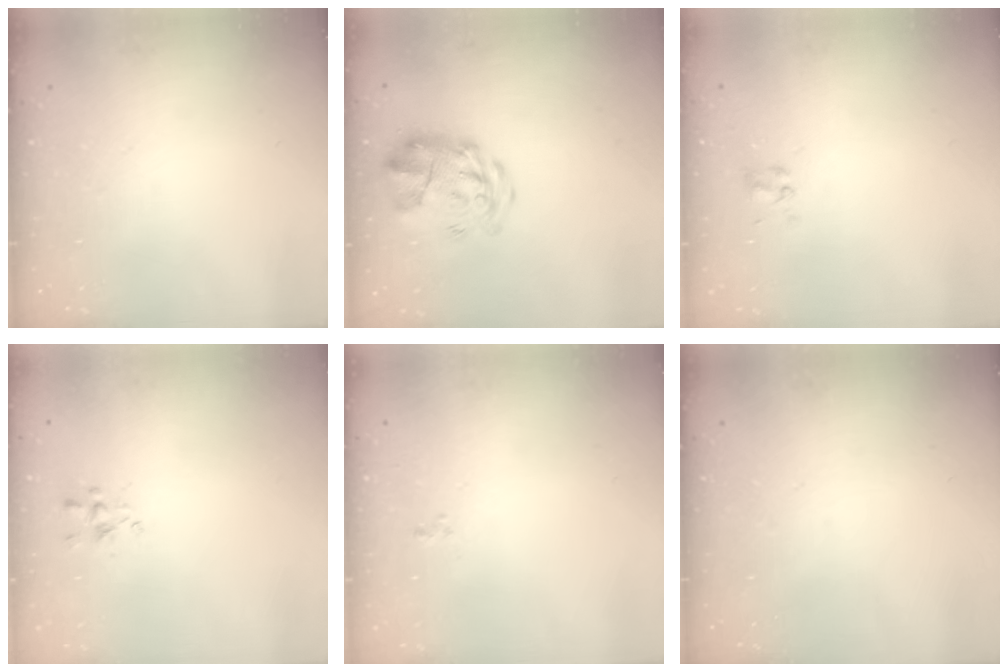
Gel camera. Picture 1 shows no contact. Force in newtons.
{"total": 6.1, "press": 5.8, "slide": 2.0}
{"total": 1.7, "press": 1.5, "slide": 0.8}
{"total": 1.6, "press": 1.5, "slide": 0.5}
{"total": 0.6, "press": 0.2, "slide": 0.5}
{"total": 0.0}